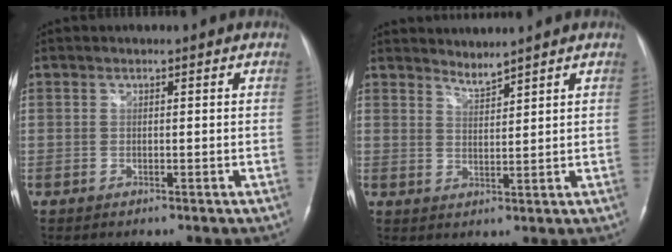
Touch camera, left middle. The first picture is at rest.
{"total": 2.3, "force": [2.3, -0.4, 0.0], "torque": [-0.002, -0.004, 0.047]}